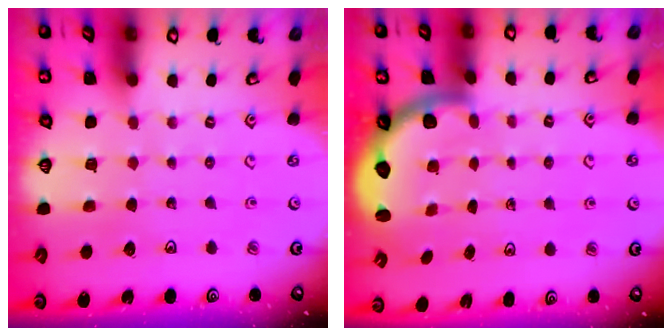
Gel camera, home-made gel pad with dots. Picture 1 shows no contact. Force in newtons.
{"total": 2.8, "press": 2.5, "slide": 1.3}